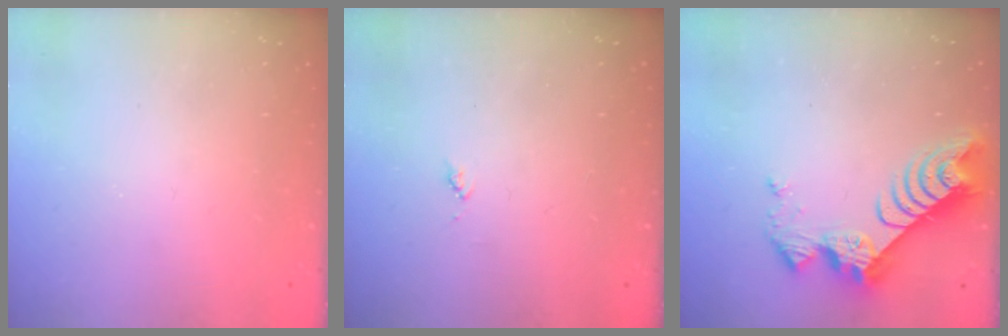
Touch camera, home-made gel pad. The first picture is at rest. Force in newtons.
{"total": 3.6, "press": 3.6, "slide": 0.5}
{"total": 9.5, "press": 9.5, "slide": 0.8}